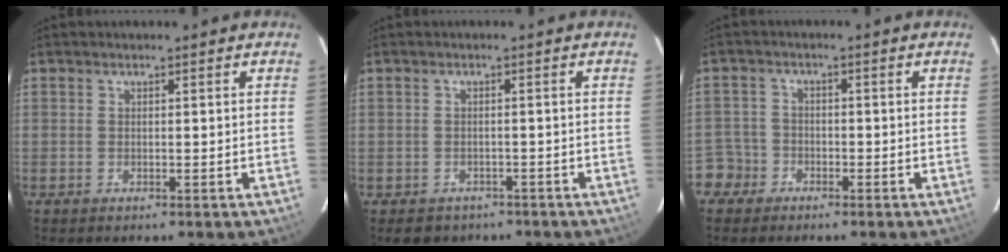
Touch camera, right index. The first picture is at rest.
{"total": 4.6, "force": [-3.0, 3.4, 1.0], "torque": [-0.014, 0.007, -0.036]}
{"total": 4.3, "force": [-2.5, 3.5, -0.5], "torque": [0.013, 0.026, -0.051]}